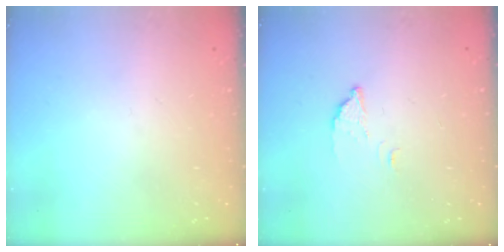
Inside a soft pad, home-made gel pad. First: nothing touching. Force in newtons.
{"total": 3.2, "press": 3.2, "slide": 0.2}